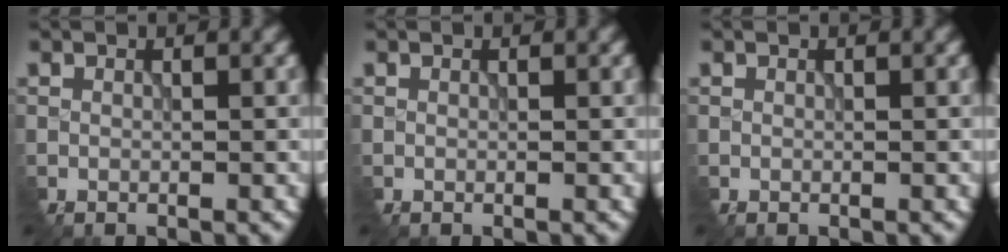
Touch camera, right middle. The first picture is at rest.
{"total": 0.0}
{"total": 0.0}